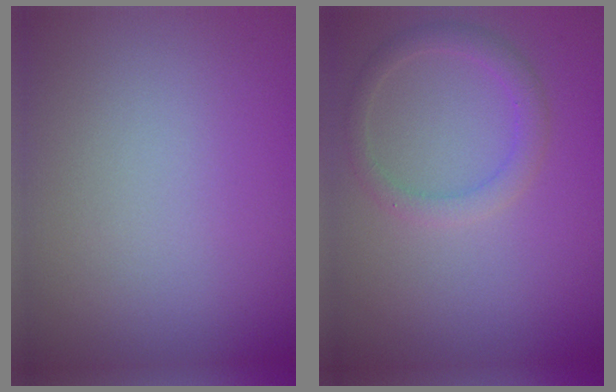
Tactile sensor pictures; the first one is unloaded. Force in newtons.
{"total": 2.1, "press": 2.1, "slide": 0.1}